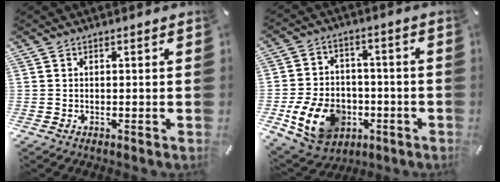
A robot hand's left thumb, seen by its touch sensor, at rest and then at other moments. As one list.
[{"total": 14.0, "force": [-5.0, 10.5, 7.7], "torque": [-0.144, 0.035, -0.081]}]